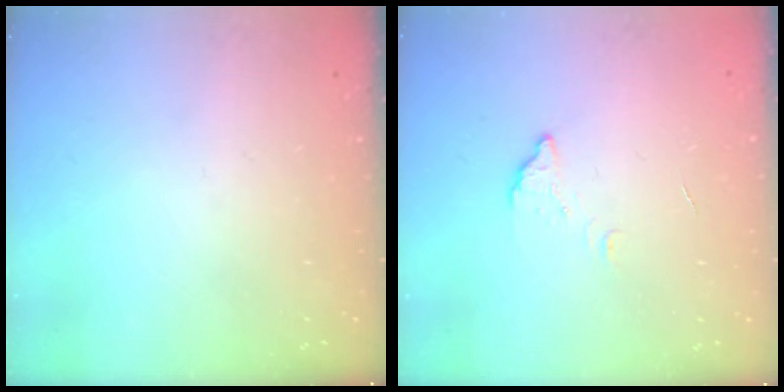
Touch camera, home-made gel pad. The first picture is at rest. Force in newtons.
{"total": 2.7, "press": 2.7, "slide": 0.2}